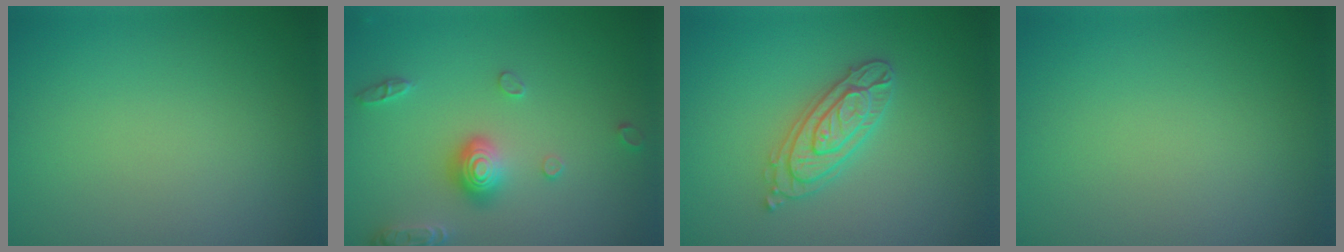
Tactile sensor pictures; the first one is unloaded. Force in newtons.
{"total": 2.9, "press": 2.9, "slide": 0.2}
{"total": 3.0, "press": 2.9, "slide": 0.6}
{"total": 0.0}